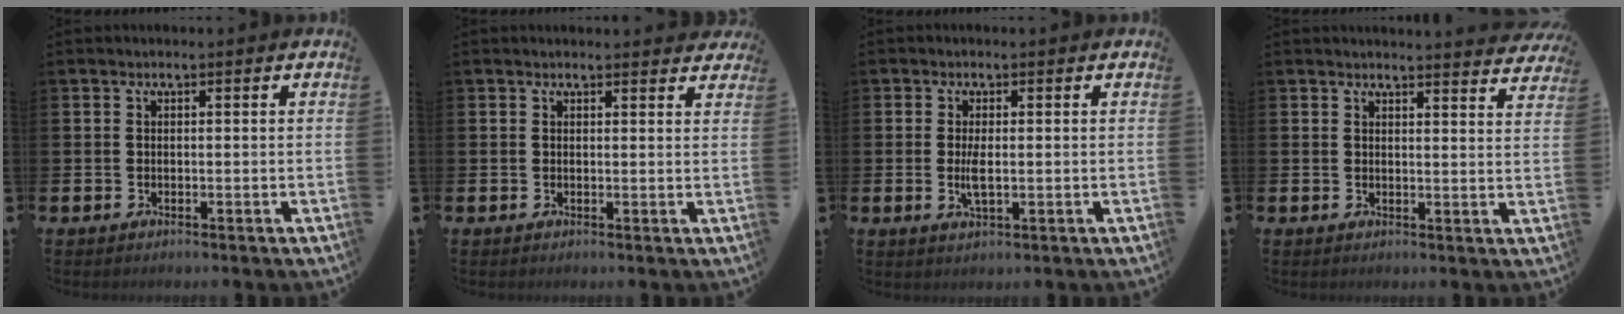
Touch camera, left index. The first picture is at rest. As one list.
[{"total": 1.2, "force": [1.2, 0.2, 0.1], "torque": [0.011, -0.006, 0.019]}, {"total": 2.6, "force": [0.0, 0.8, 2.5], "torque": [-0.042, -0.001, -0.003]}, {"total": 2.9, "force": [2.9, -0.2, 0.0], "torque": [0.009, -0.024, 0.050]}]